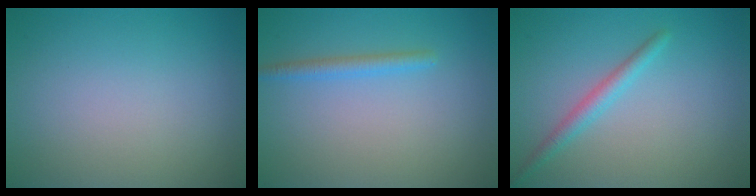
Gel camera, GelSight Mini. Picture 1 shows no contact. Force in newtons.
{"total": 1.6, "press": 1.6, "slide": 0.0}
{"total": 1.9, "press": 1.9, "slide": 0.1}